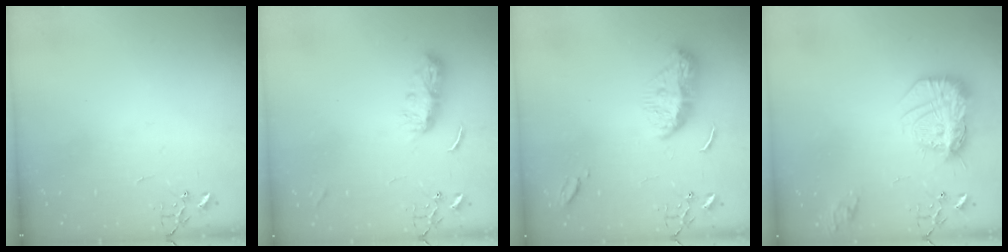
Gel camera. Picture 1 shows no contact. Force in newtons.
{"total": 7.4, "press": 7.4, "slide": 0.5}
{"total": 11.1, "press": 11.0, "slide": 1.0}
{"total": 18.9, "press": 18.8, "slide": 1.8}